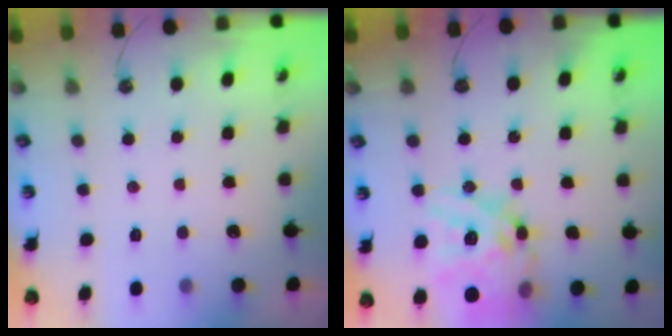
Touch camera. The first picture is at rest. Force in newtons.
{"total": 20.7, "press": 20.6, "slide": 2.1}